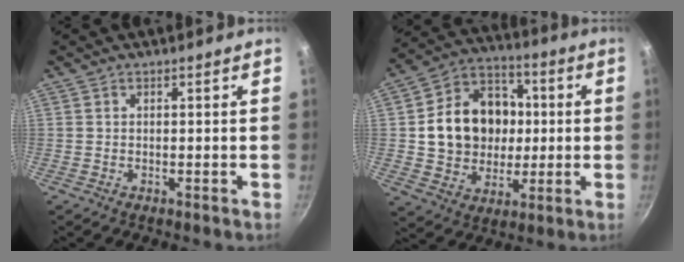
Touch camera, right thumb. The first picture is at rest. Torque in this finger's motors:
{"motor_torque": [0.38, 0.49, 0.42, -0.29, 0.34]}